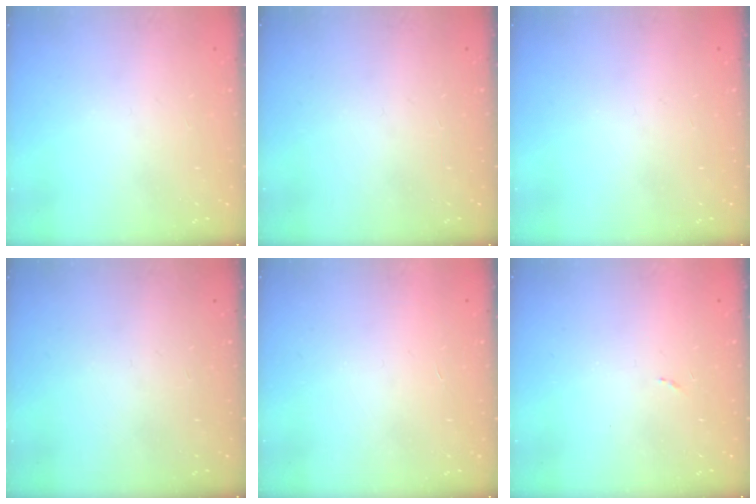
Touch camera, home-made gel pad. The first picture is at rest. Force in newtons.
{"total": 0.0}
{"total": 0.0}
{"total": 0.0}
{"total": 1.6, "press": 1.6, "slide": 0.1}
{"total": 4.2, "press": 4.1, "slide": 0.7}